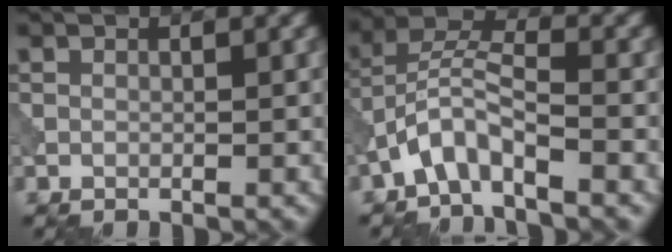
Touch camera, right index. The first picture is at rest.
{"total": 4.3, "force": [-2.8, 1.0, 3.1], "torque": [-0.063, 0.013, -0.065]}